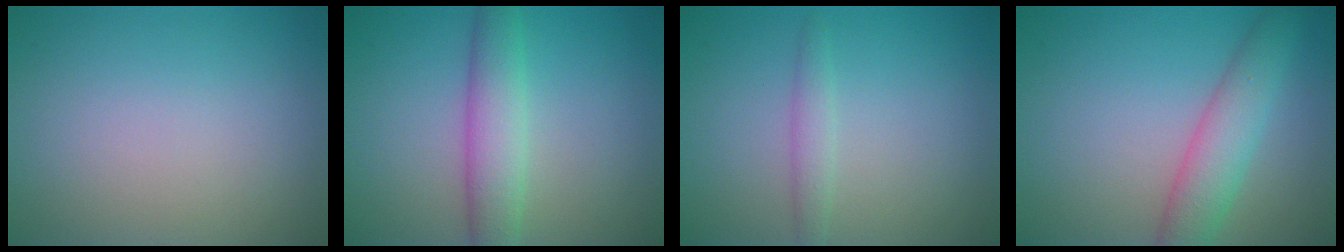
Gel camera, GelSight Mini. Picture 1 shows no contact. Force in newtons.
{"total": 4.2, "press": 4.2, "slide": 0.2}
{"total": 1.4, "press": 1.4, "slide": 0.0}
{"total": 4.3, "press": 4.3, "slide": 0.0}